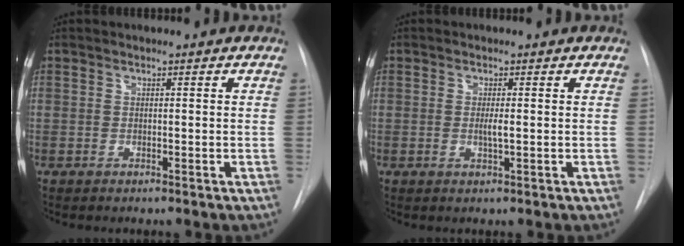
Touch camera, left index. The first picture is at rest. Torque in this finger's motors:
{"motor_torque": [0.46, 0.03, 0.16, 0.05]}